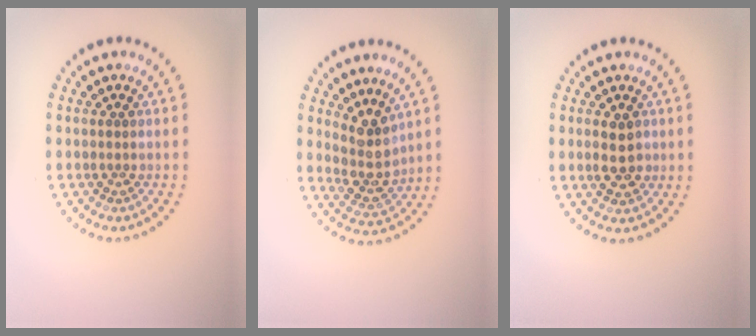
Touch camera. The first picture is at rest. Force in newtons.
{"total": 3.6, "press": 2.8, "slide": 2.2}
{"total": 2.5, "press": 2.5, "slide": 0.2}